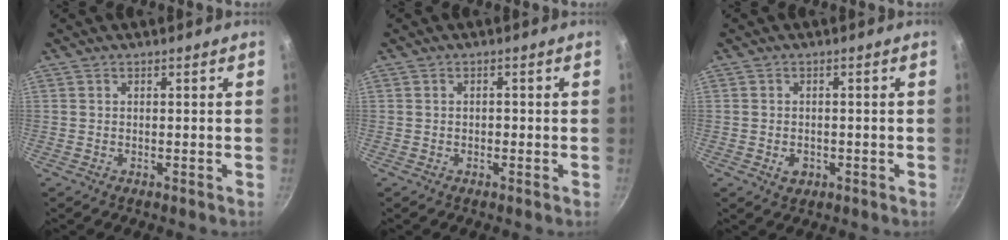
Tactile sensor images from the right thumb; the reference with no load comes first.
{"total": 0.9, "force": [-0.2, 0.7, 0.6], "torque": [-0.008, 0.005, -0.003]}
{"total": 2.8, "force": [-0.9, 2.1, 1.6], "torque": [-0.021, 0.006, -0.010]}